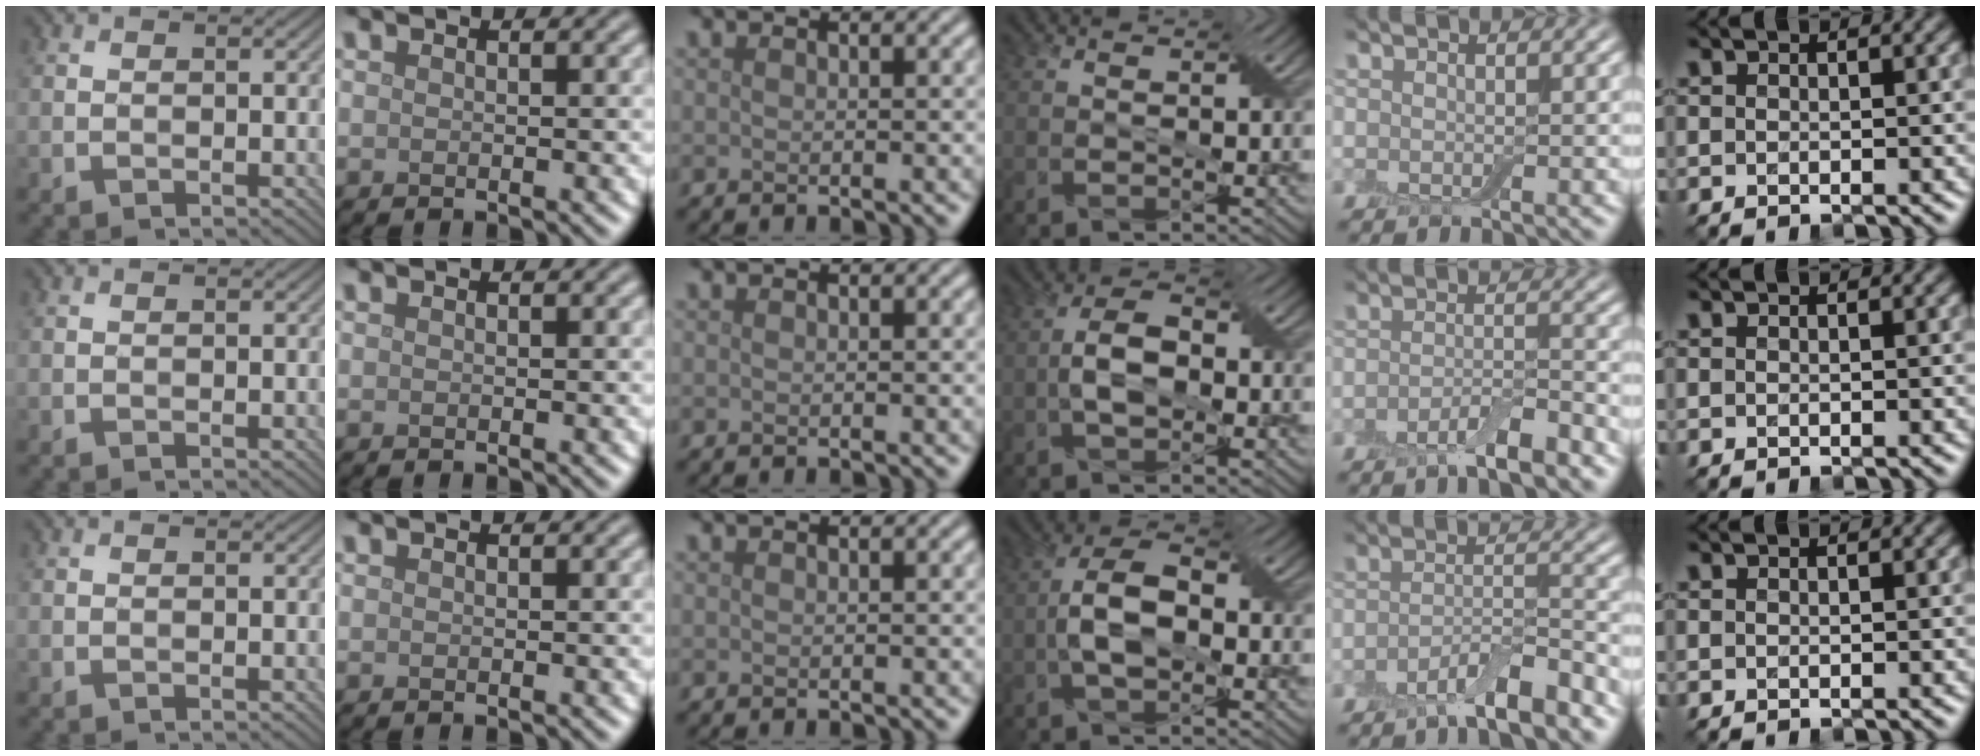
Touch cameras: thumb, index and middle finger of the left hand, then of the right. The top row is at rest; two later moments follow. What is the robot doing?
{"motion": "fold", "object": "bandage"}